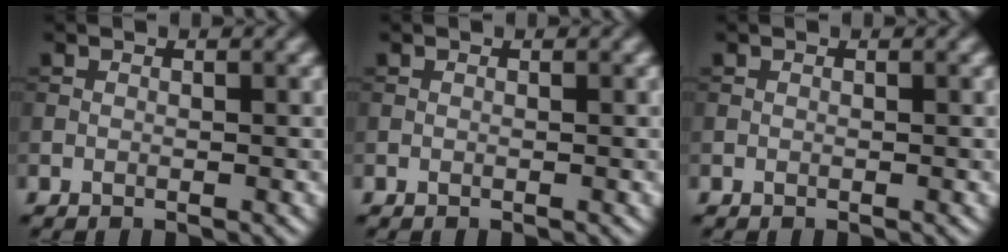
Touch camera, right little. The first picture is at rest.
{"total": 0.0}
{"total": 0.0}